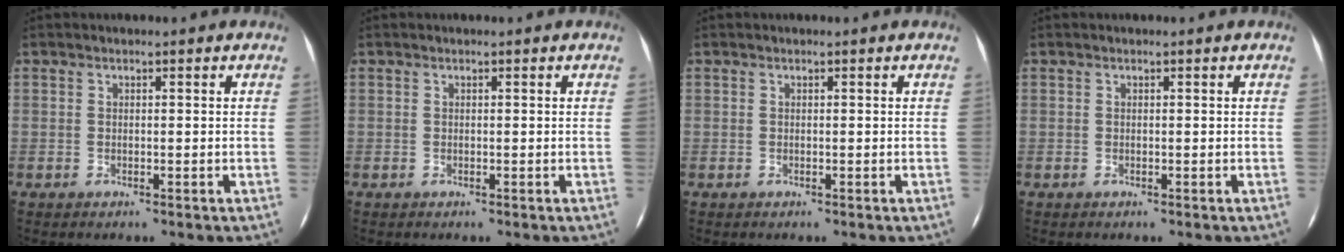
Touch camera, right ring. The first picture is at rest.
{"total": 0.0}
{"total": 0.0}
{"total": 0.0}